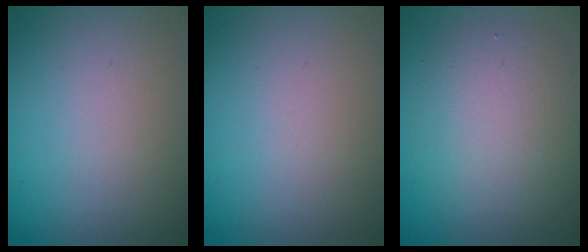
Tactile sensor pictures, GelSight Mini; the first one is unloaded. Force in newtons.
{"total": 0.0}
{"total": 4.8, "press": 4.8, "slide": 0.2}